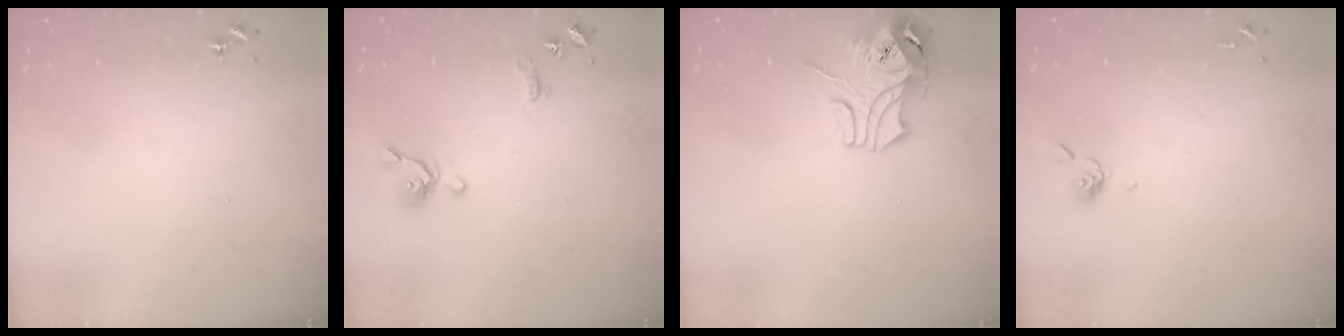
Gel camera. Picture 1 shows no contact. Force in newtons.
{"total": 11.3, "press": 11.2, "slide": 1.3}
{"total": 10.3, "press": 10.2, "slide": 1.6}
{"total": 5.6, "press": 5.5, "slide": 1.4}